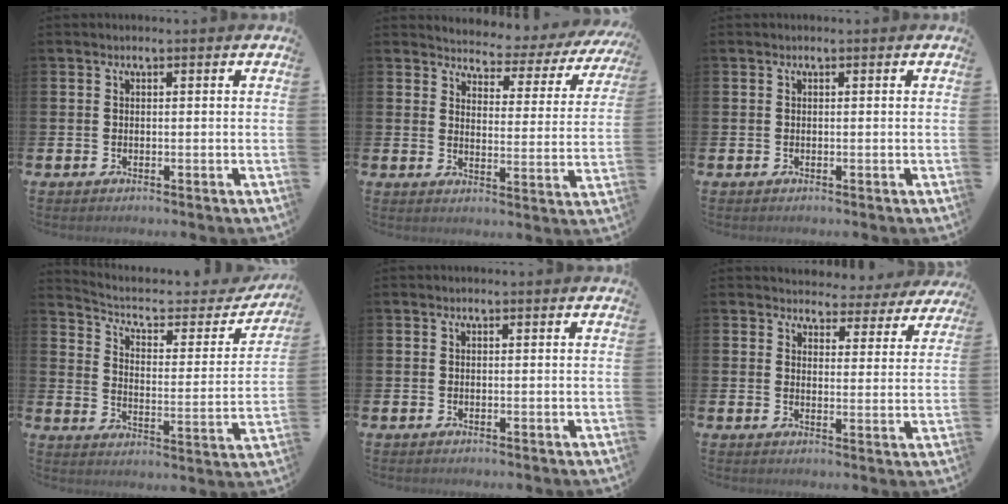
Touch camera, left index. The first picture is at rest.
{"total": 3.5, "force": [3.3, 1.1, 0.3], "torque": [-0.025, -0.039, 0.047]}
{"total": 0.0}
{"total": 5.9, "force": [5.0, 2.3, 2.1], "torque": [-0.070, -0.035, 0.078]}
{"total": 0.0}
{"total": 3.9, "force": [3.6, 1.5, 0.1], "torque": [-0.011, -0.029, 0.059]}